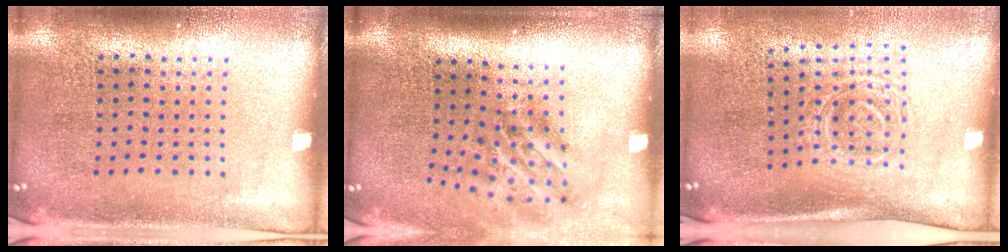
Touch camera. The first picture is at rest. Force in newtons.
{"total": 1.9, "press": 1.1, "slide": 1.5}
{"total": 1.6, "press": 1.2, "slide": 1.1}